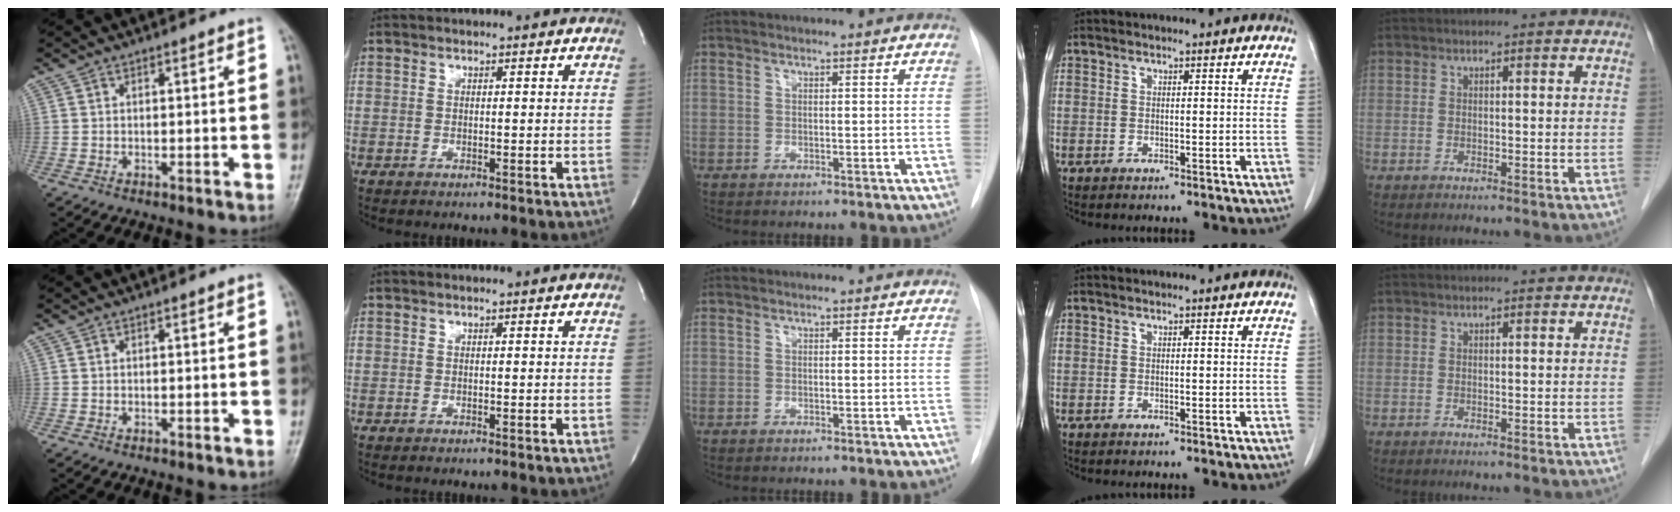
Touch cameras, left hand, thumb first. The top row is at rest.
{}